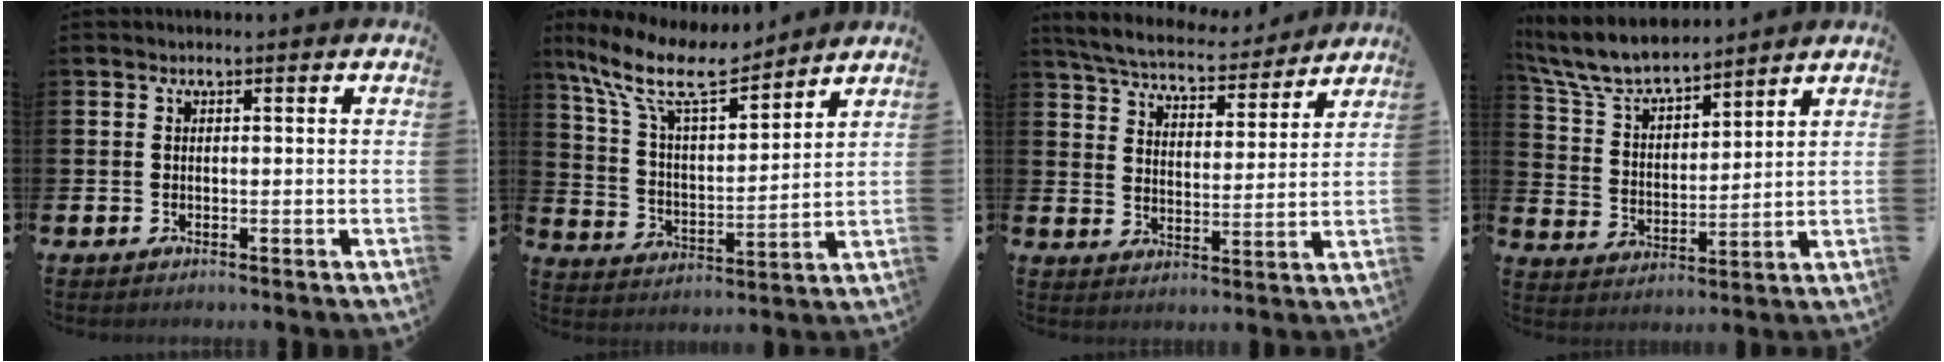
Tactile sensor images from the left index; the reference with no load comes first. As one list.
[{"total": 11.6, "force": [9.8, 3.1, 5.5], "torque": [-0.149, -0.046, 0.174]}, {"total": 6.2, "force": [6.0, 1.1, 1.4], "torque": [-0.059, -0.042, 0.102]}, {"total": 8.2, "force": [7.6, 1.8, 2.7], "torque": [-0.089, -0.042, 0.135]}]